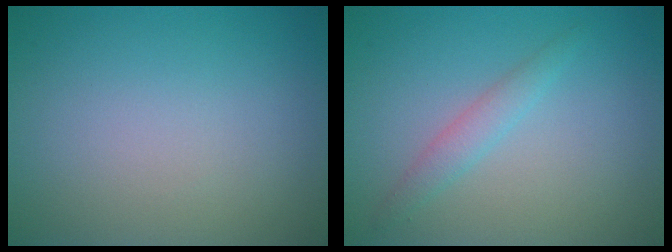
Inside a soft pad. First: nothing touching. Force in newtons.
{"total": 1.7, "press": 1.7, "slide": 0.0}